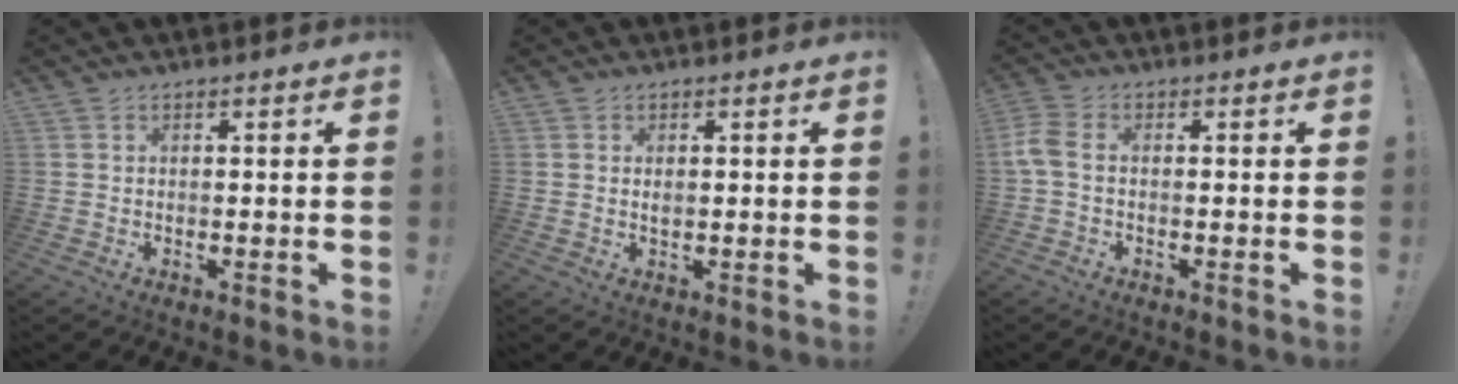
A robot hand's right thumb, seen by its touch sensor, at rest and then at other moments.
{"total": 1.0, "force": [0.3, 0.7, 0.7], "torque": [-0.009, 0.000, 0.004]}
{"total": 4.3, "force": [-0.3, 2.1, 3.7], "torque": [-0.085, -0.004, -0.006]}